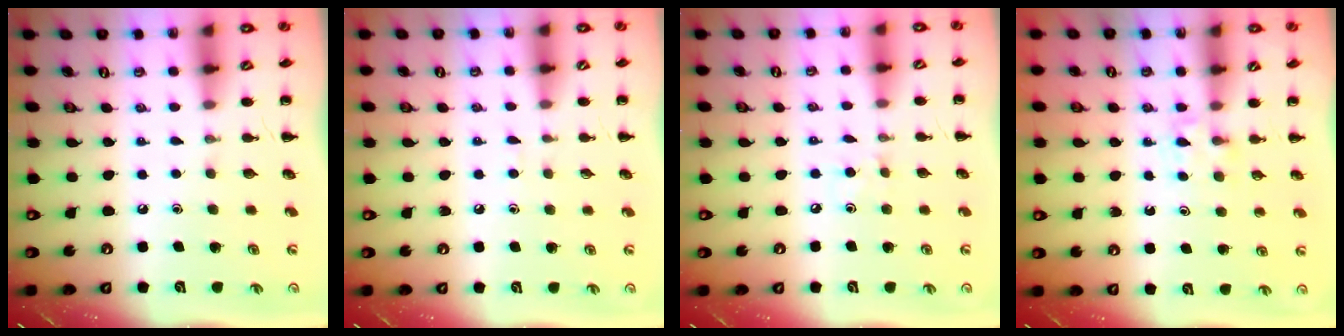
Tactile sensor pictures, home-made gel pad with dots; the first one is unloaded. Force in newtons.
{"total": 3.0, "press": 2.8, "slide": 1.2}
{"total": 3.6, "press": 3.4, "slide": 1.3}
{"total": 3.8, "press": 3.6, "slide": 1.3}